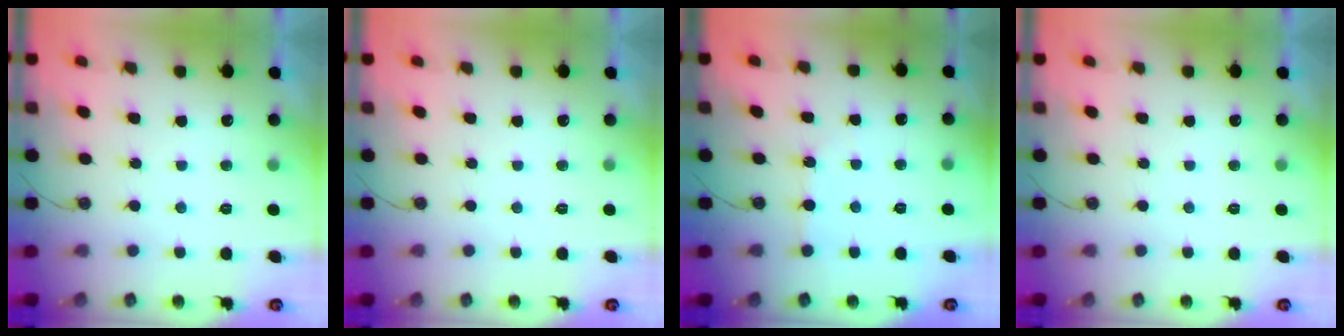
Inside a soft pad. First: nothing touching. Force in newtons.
{"total": 0.0}
{"total": 2.7, "press": 2.7, "slide": 0.5}
{"total": 0.0}